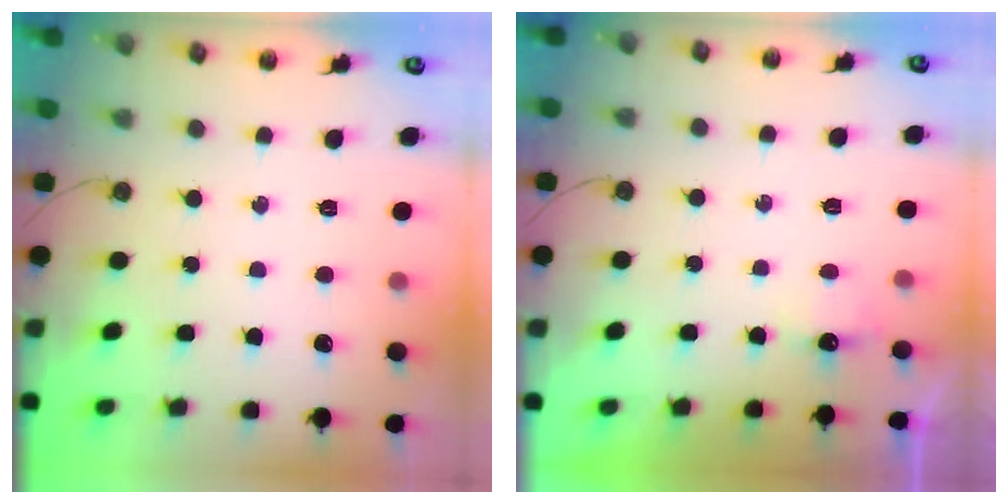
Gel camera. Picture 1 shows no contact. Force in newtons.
{"total": 2.8, "press": 2.7, "slide": 0.4}